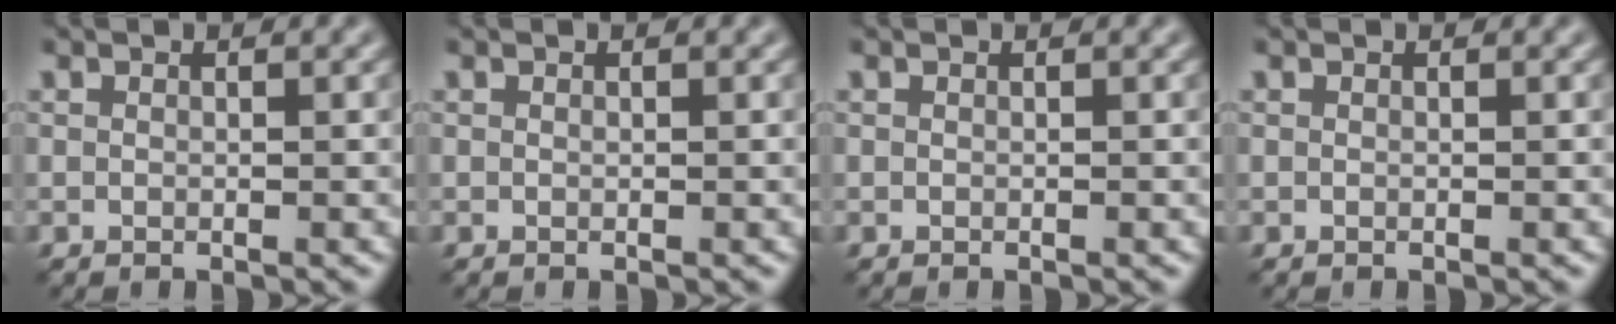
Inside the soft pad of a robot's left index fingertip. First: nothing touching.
{"total": 0.0}
{"total": 0.0}
{"total": 0.0}